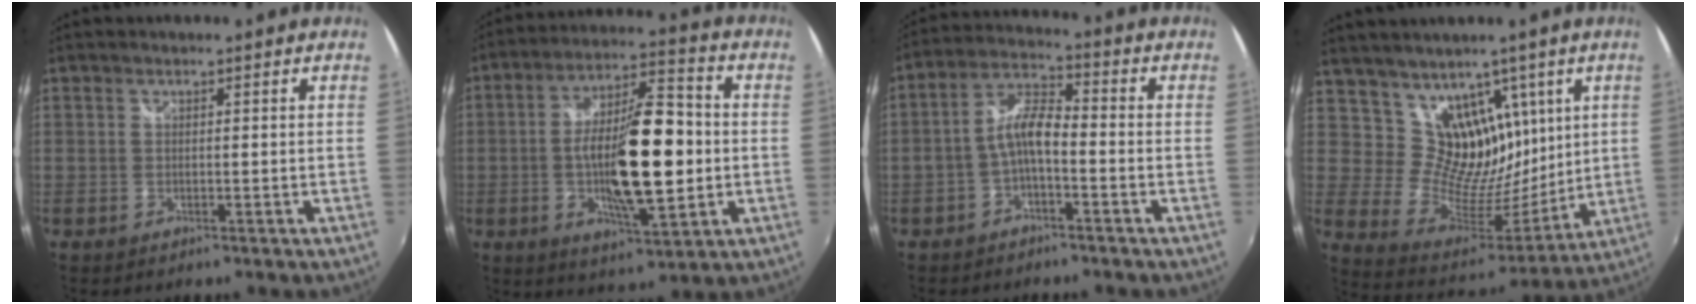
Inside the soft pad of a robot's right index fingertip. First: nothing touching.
{"total": 18.0, "force": [-1.9, 5.2, 17.1], "torque": [-0.300, 0.001, -0.032]}
{"total": 6.5, "force": [-2.3, 2.2, 5.7], "torque": [-0.123, 0.018, -0.045]}
{"total": 14.7, "force": [8.1, 10.4, 6.5], "torque": [-0.102, -0.017, 0.160]}